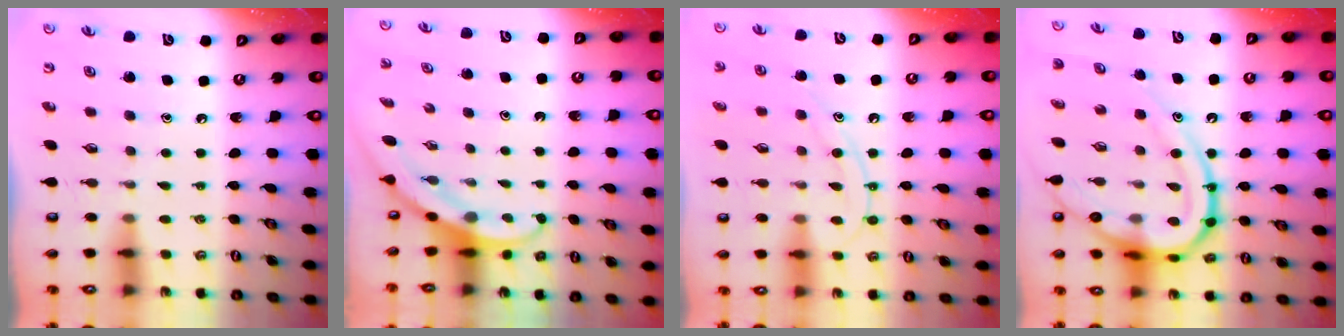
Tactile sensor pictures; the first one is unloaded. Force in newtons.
{"total": 3.0, "press": 3.0, "slide": 0.1}
{"total": 11.9, "press": 11.8, "slide": 1.1}
{"total": 21.8, "press": 21.7, "slide": 2.2}